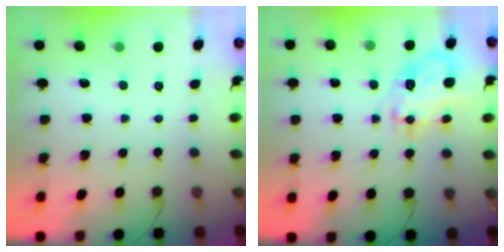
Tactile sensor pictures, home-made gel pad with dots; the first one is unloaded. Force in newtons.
{"total": 16.7, "press": 16.7, "slide": 0.9}